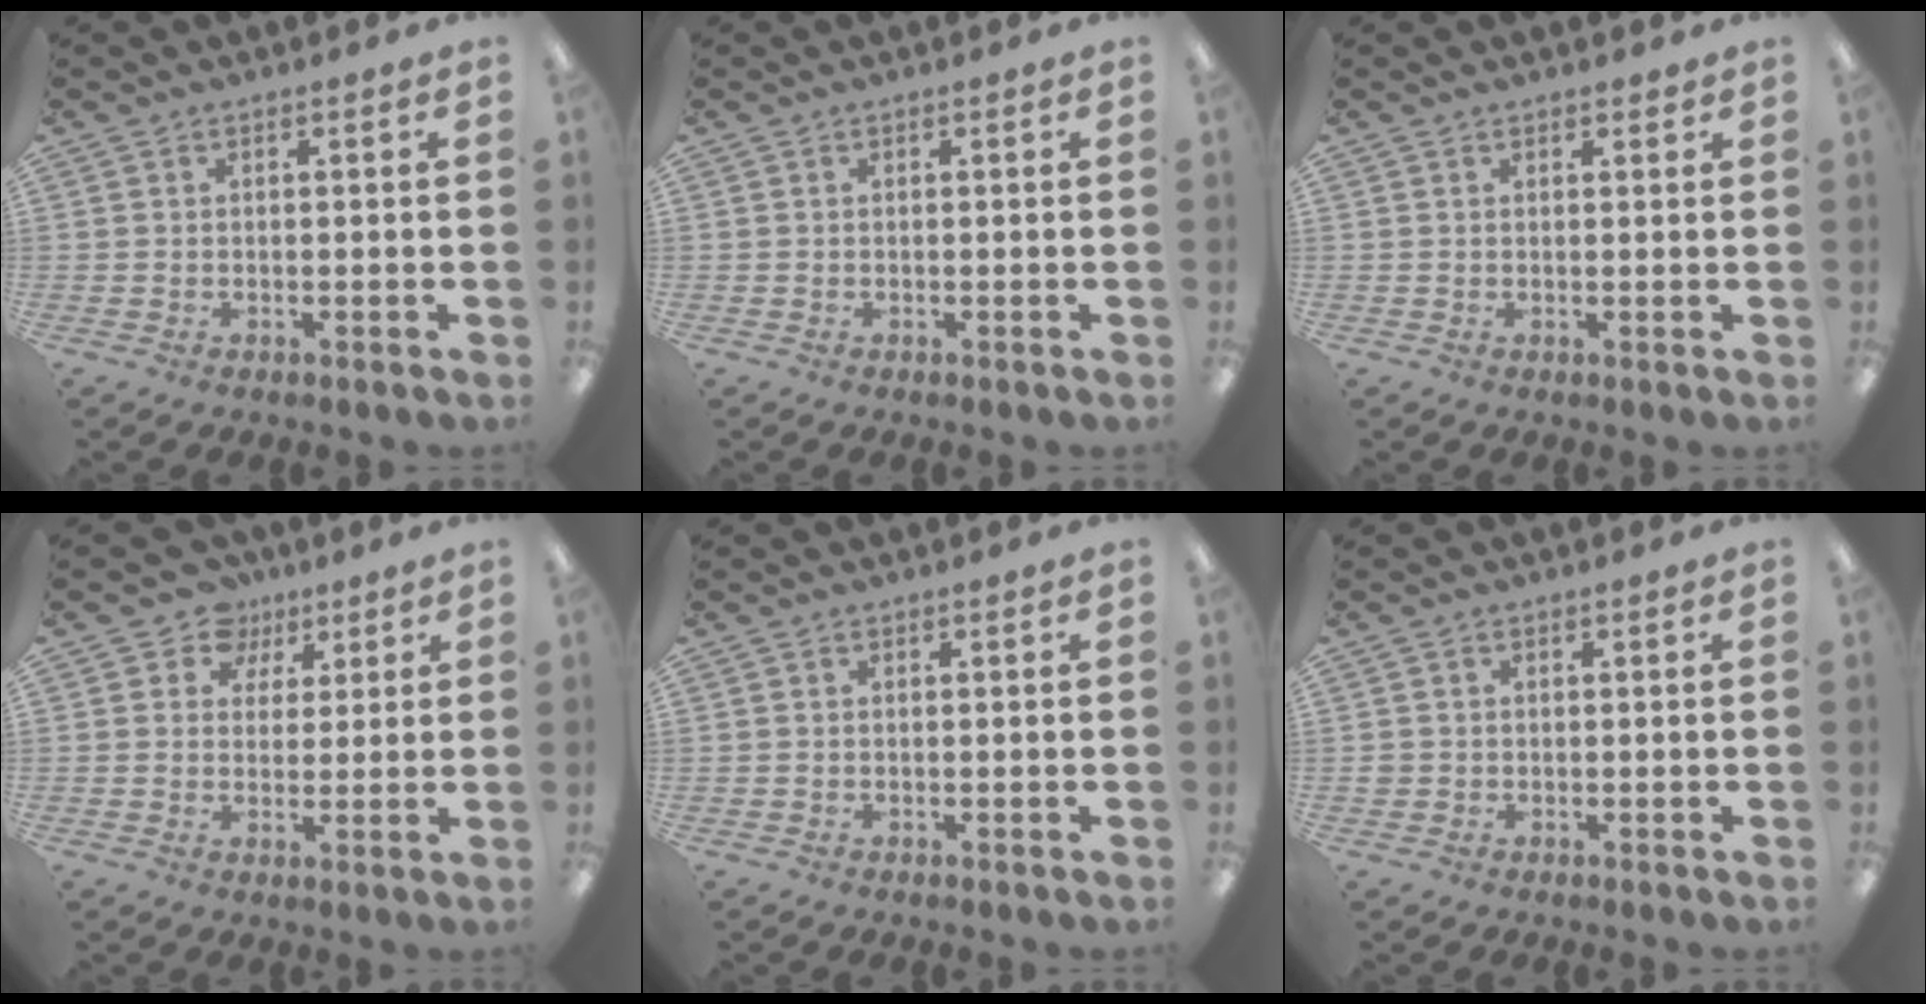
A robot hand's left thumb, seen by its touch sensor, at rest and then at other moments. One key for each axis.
{"total": 0.0}
{"total": 0.9, "fx": 0.8, "fy": 0.4, "fz": 0.1, "tx": 0.006, "ty": -0.004, "tz": 0.014}
{"total": 7.0, "fx": 3.9, "fy": 5.6, "fz": 1.3, "tx": -0.020, "ty": -0.017, "tz": 0.069}
{"total": 0.0}
{"total": 1.2, "fx": -0.1, "fy": 1.1, "fz": 0.3, "tx": -0.005, "ty": 0.004, "tz": -0.003}